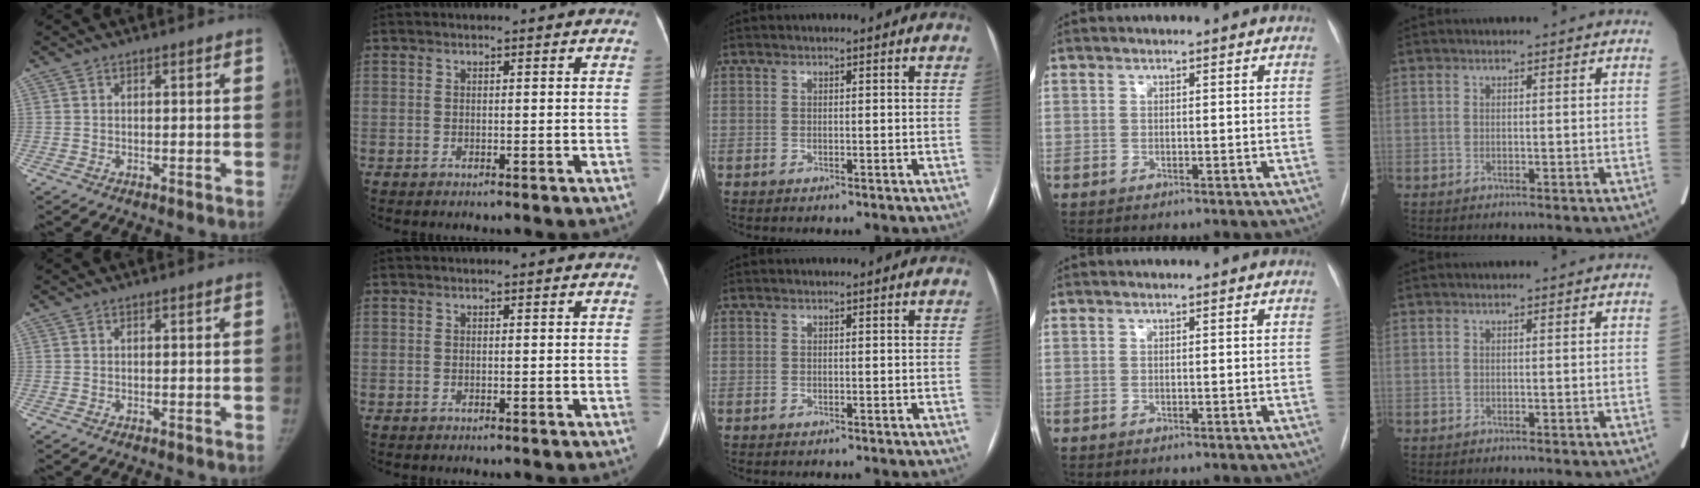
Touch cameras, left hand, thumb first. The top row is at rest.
{}